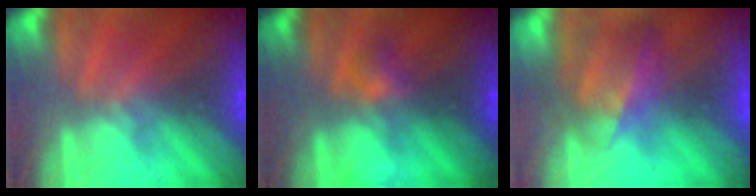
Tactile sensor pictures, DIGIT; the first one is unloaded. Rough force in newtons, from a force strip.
{"total": 2.3}
{"total": 4.6}